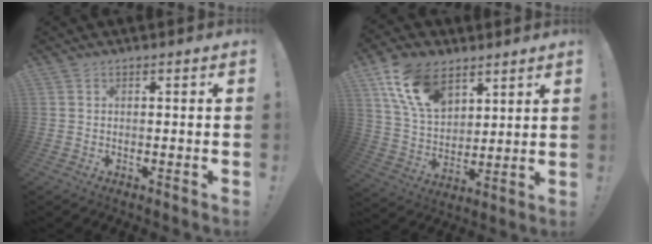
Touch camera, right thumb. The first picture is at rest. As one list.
[{"total": 16.0, "force": [8.9, 9.9, 8.9], "torque": [-0.161, -0.033, 0.172]}]